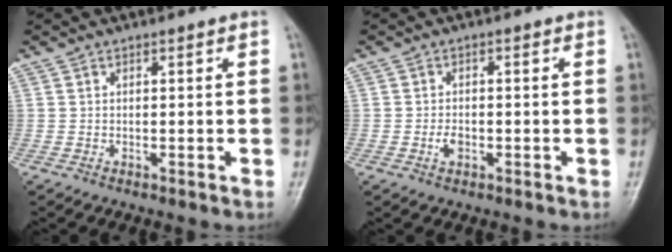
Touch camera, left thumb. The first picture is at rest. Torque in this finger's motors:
{"motor_torque": [-0.15, 0.19, 0.29, 0.17, 0.00]}